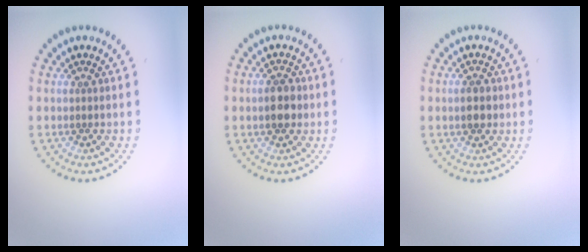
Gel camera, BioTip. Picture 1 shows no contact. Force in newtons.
{"total": 2.6, "press": 2.6, "slide": 0.2}
{"total": 2.4, "press": 2.4, "slide": 0.0}